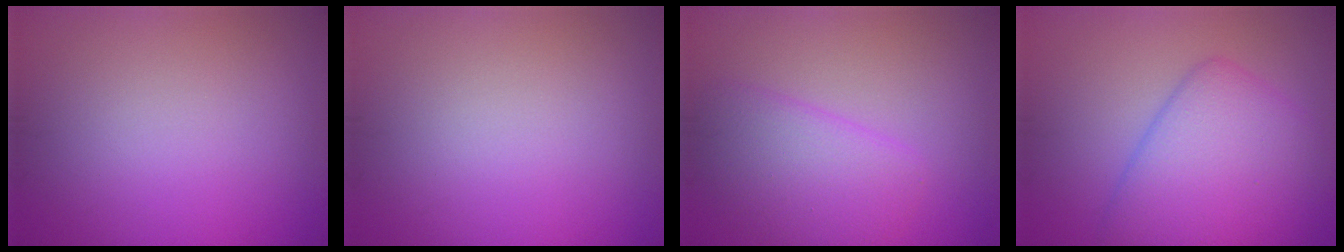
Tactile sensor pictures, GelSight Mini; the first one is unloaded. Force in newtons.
{"total": 0.0}
{"total": 3.9, "press": 3.9, "slide": 0.3}
{"total": 7.0, "press": 7.0, "slide": 0.2}